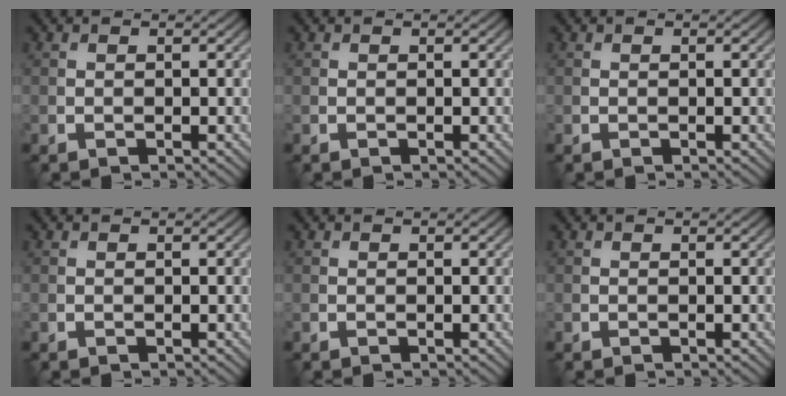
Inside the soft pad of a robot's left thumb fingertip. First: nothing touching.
{"total": 0.0}
{"total": 0.0}
{"total": 0.0}
{"total": 0.0}
{"total": 0.0}